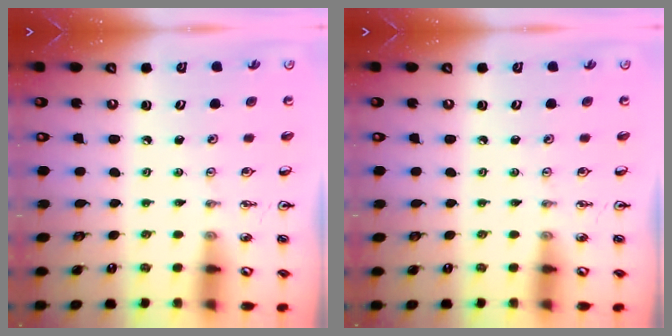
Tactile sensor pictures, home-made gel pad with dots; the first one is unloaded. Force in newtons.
{"total": 0.0}